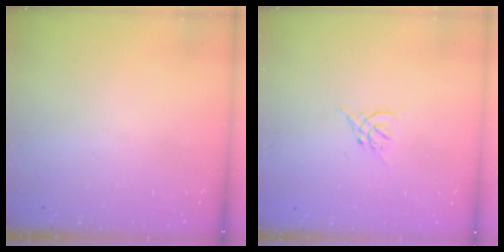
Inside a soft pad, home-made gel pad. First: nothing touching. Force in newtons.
{"total": 1.6, "press": 1.5, "slide": 0.6}